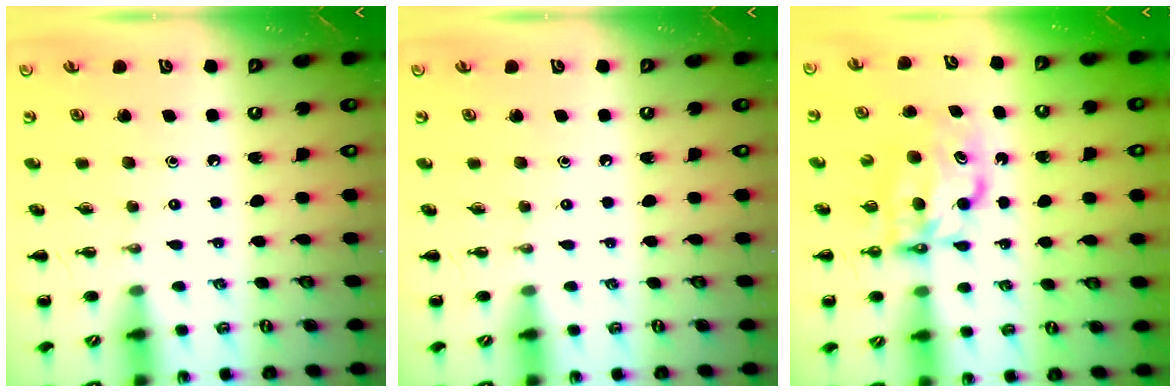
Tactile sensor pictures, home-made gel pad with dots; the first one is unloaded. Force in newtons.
{"total": 0.0}
{"total": 6.8, "press": 6.7, "slide": 0.5}